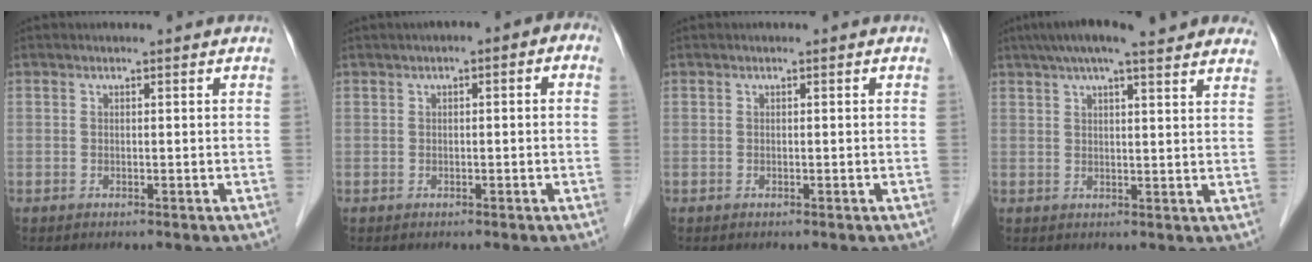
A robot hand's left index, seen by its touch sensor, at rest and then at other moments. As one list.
[{"total": 3.5, "force": [0.8, 1.1, 3.2], "torque": [-0.036, 0.024, 0.005]}, {"total": 0.0}, {"total": 15.9, "force": [12.8, 2.1, 9.3], "torque": [-0.140, 0.049, 0.167]}]